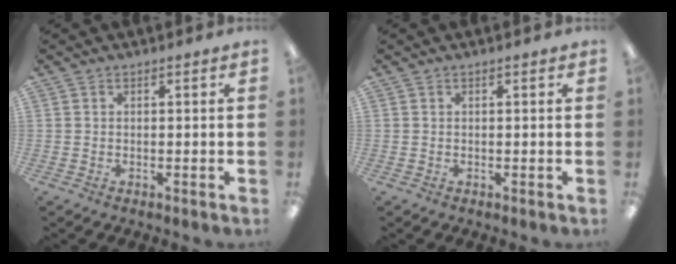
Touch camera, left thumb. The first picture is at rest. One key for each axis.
{"total": 0.0}